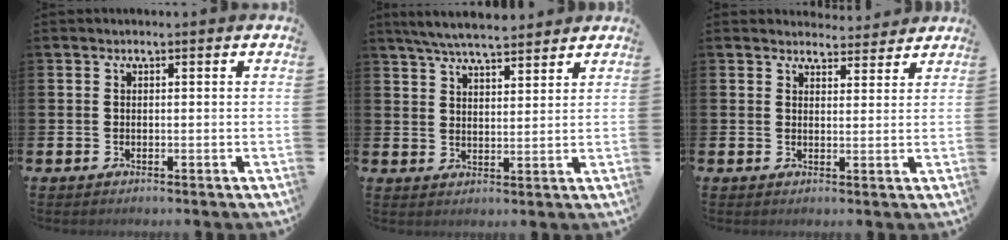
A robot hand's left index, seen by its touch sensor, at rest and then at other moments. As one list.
[{"total": 6.1, "force": [5.8, 0.9, 1.8], "torque": [-0.046, -0.021, 0.104]}, {"total": 3.3, "force": [3.2, 0.7, -0.2], "torque": [0.008, -0.021, 0.056]}]